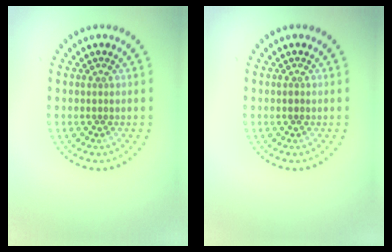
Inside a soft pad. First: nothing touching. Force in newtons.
{"total": 0.5, "press": 0.5, "slide": 0.1}